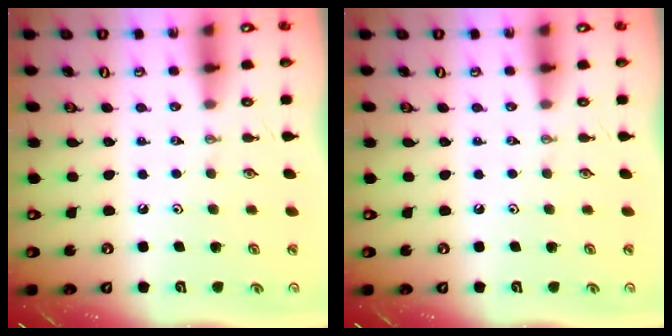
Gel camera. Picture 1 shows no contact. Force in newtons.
{"total": 0.0}